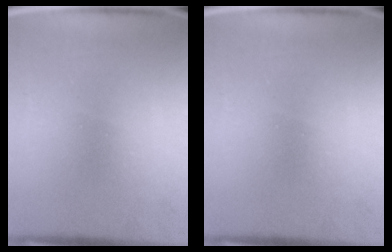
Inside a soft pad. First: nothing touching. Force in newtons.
{"total": 0.0}